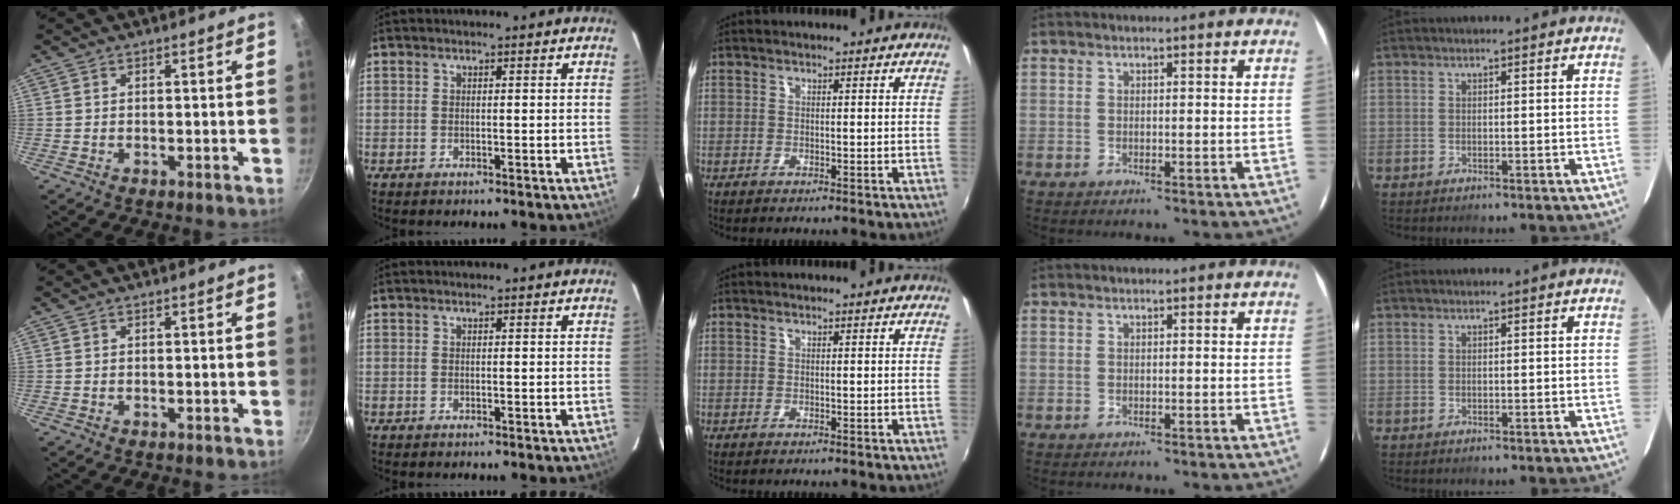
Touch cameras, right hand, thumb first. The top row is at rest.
{}